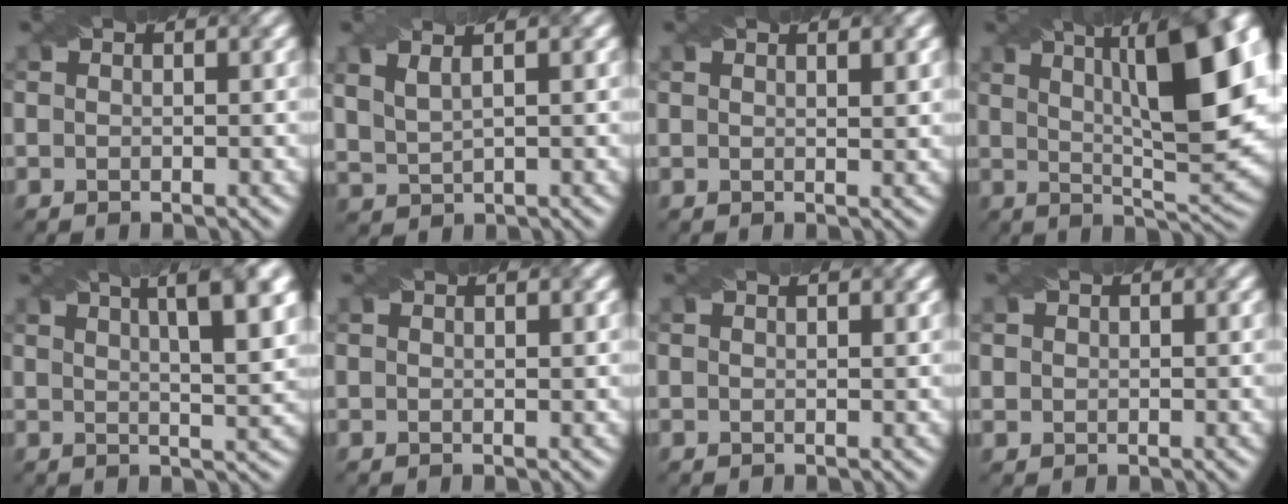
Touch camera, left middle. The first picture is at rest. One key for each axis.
{"total": 4.1, "fx": 2.5, "fy": 1.8, "fz": 2.8, "tx": -0.053, "ty": 0.031, "tz": 0.033}
{"total": 2.0, "fx": 1.3, "fy": 0.6, "fz": 1.4, "tx": -0.010, "ty": 0.004, "tz": 0.007}
{"total": 15.3, "fx": 4.6, "fy": 5.2, "fz": 13.6, "tx": -0.145, "ty": 0.025, "tz": 0.061}
{"total": 9.9, "fx": 4.6, "fy": 3.4, "fz": 8.0, "tx": -0.060, "ty": 0.038, "tz": 0.040}
{"total": 1.0, "fx": 0.8, "fy": 0.1, "fz": 0.6, "tx": -0.013, "ty": 0.000, "tz": 0.008}
{"total": 1.2, "fx": 1.0, "fy": 0.3, "fz": 0.7, "tx": -0.010, "ty": -0.002, "tz": 0.010}
{"total": 0.7, "fx": -0.1, "fy": 0.7, "fz": -0.2, "tx": 0.008, "ty": -0.001, "tz": 0.009}